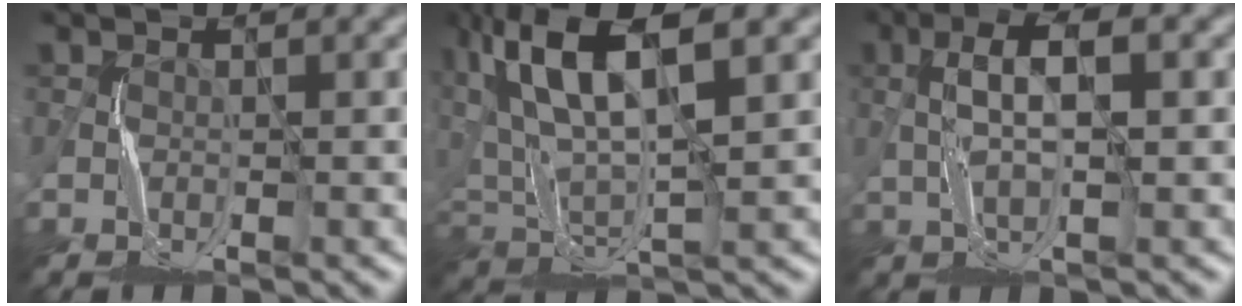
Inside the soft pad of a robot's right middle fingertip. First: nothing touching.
{"total": 12.1, "force": [5.6, 4.1, 9.9], "torque": [-0.207, 0.018, 0.106]}
{"total": 4.0, "force": [0.6, 0.9, 3.9], "torque": [-0.080, 0.009, 0.011]}